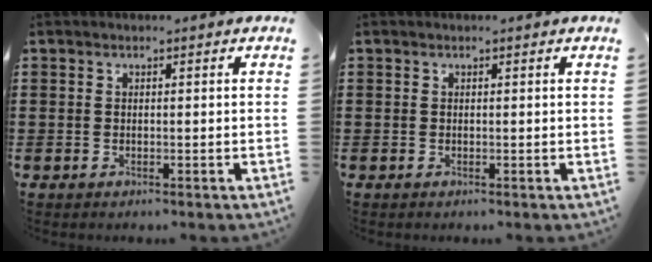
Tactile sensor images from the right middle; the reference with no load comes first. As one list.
[{"total": 0.0}]